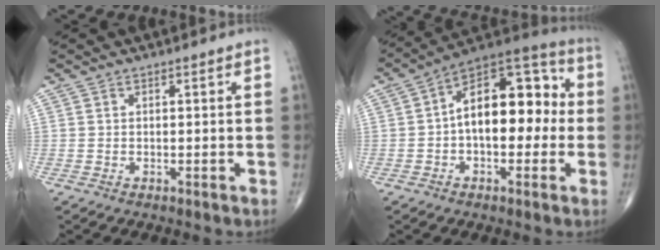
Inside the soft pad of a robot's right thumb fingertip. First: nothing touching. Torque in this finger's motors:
{"motor_torque": [0.44, 1.23, 0.45, -0.15, 0.10]}